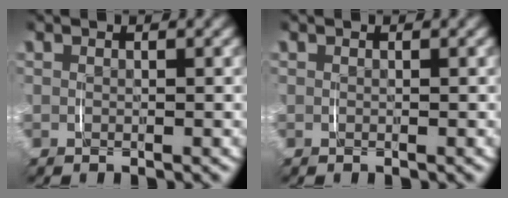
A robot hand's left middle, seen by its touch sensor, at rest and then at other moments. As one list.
[{"total": 0.0}]